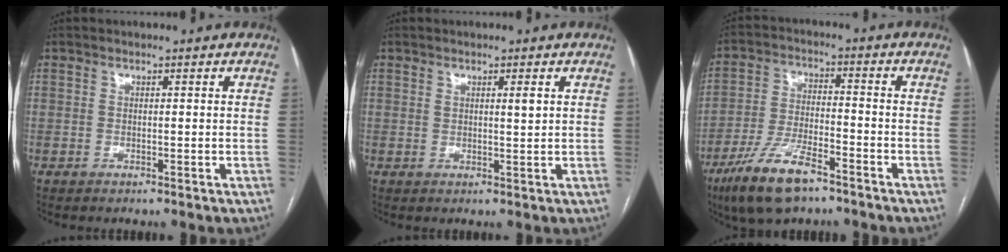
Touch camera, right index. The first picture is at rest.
{"total": 1.6, "force": [0.7, 0.1, 1.5], "torque": [-0.024, -0.003, 0.010]}
{"total": 11.1, "force": [-7.4, 2.9, 7.7], "torque": [-0.157, -0.016, -0.134]}